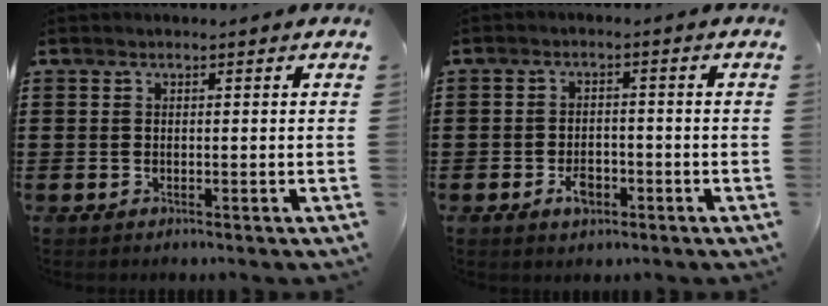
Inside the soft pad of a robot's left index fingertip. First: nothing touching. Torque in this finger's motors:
{"motor_torque": [0.27, 0.26, 0.06, 0.03]}